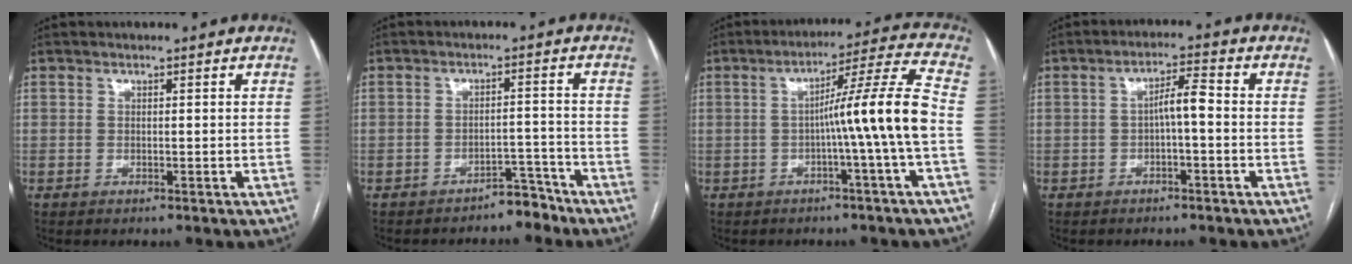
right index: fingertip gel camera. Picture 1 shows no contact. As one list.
[{"total": 3.8, "force": [-3.4, 1.3, 0.8], "torque": [-0.005, 0.009, -0.050]}, {"total": 10.7, "force": [-1.9, -2.3, 10.3], "torque": [-0.154, 0.017, -0.029]}, {"total": 3.9, "force": [-0.6, 0.6, 3.8], "torque": [-0.063, 0.015, -0.007]}]